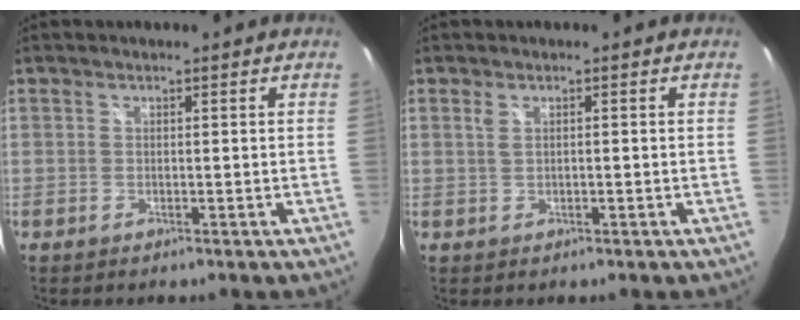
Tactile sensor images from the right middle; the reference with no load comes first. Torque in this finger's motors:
{"motor_torque": [-0.02, -0.04, 0.00, 0.00]}